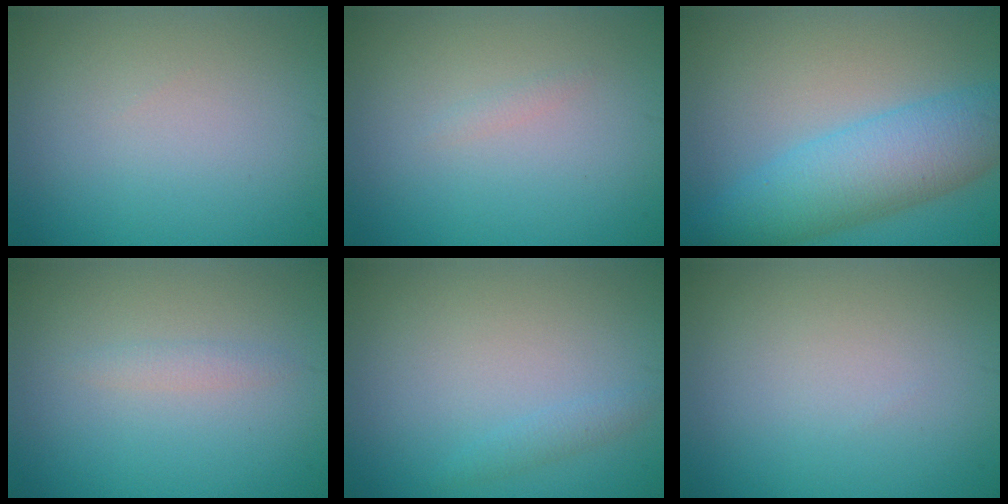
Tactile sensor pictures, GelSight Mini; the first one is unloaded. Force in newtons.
{"total": 0.5, "press": 0.5, "slide": 0.0}
{"total": 7.1, "press": 7.1, "slide": 0.3}
{"total": 1.0, "press": 1.0, "slide": 0.1}
{"total": 1.0, "press": 1.0, "slide": 0.1}
{"total": 0.0}